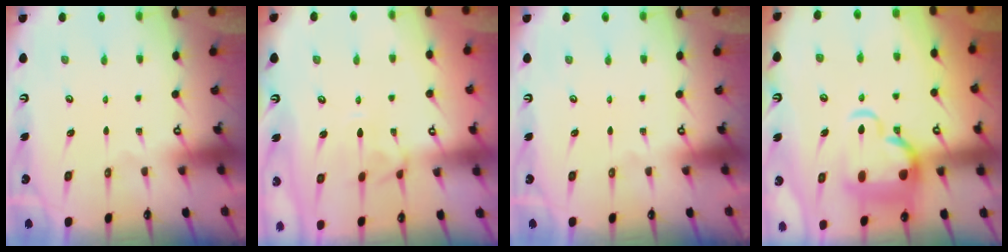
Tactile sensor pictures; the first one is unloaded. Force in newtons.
{"total": 3.4, "press": 3.4, "slide": 0.4}
{"total": 0.0}
{"total": 10.3, "press": 10.1, "slide": 2.1}